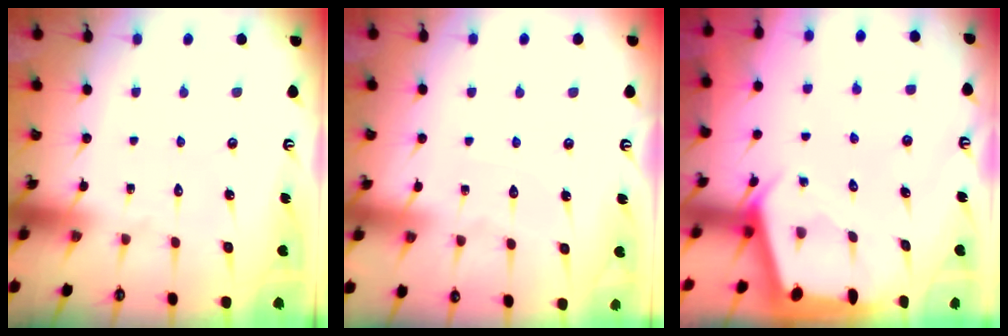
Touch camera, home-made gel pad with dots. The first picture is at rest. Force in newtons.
{"total": 3.6, "press": 3.6, "slide": 0.4}
{"total": 2.3, "press": 2.3, "slide": 0.3}